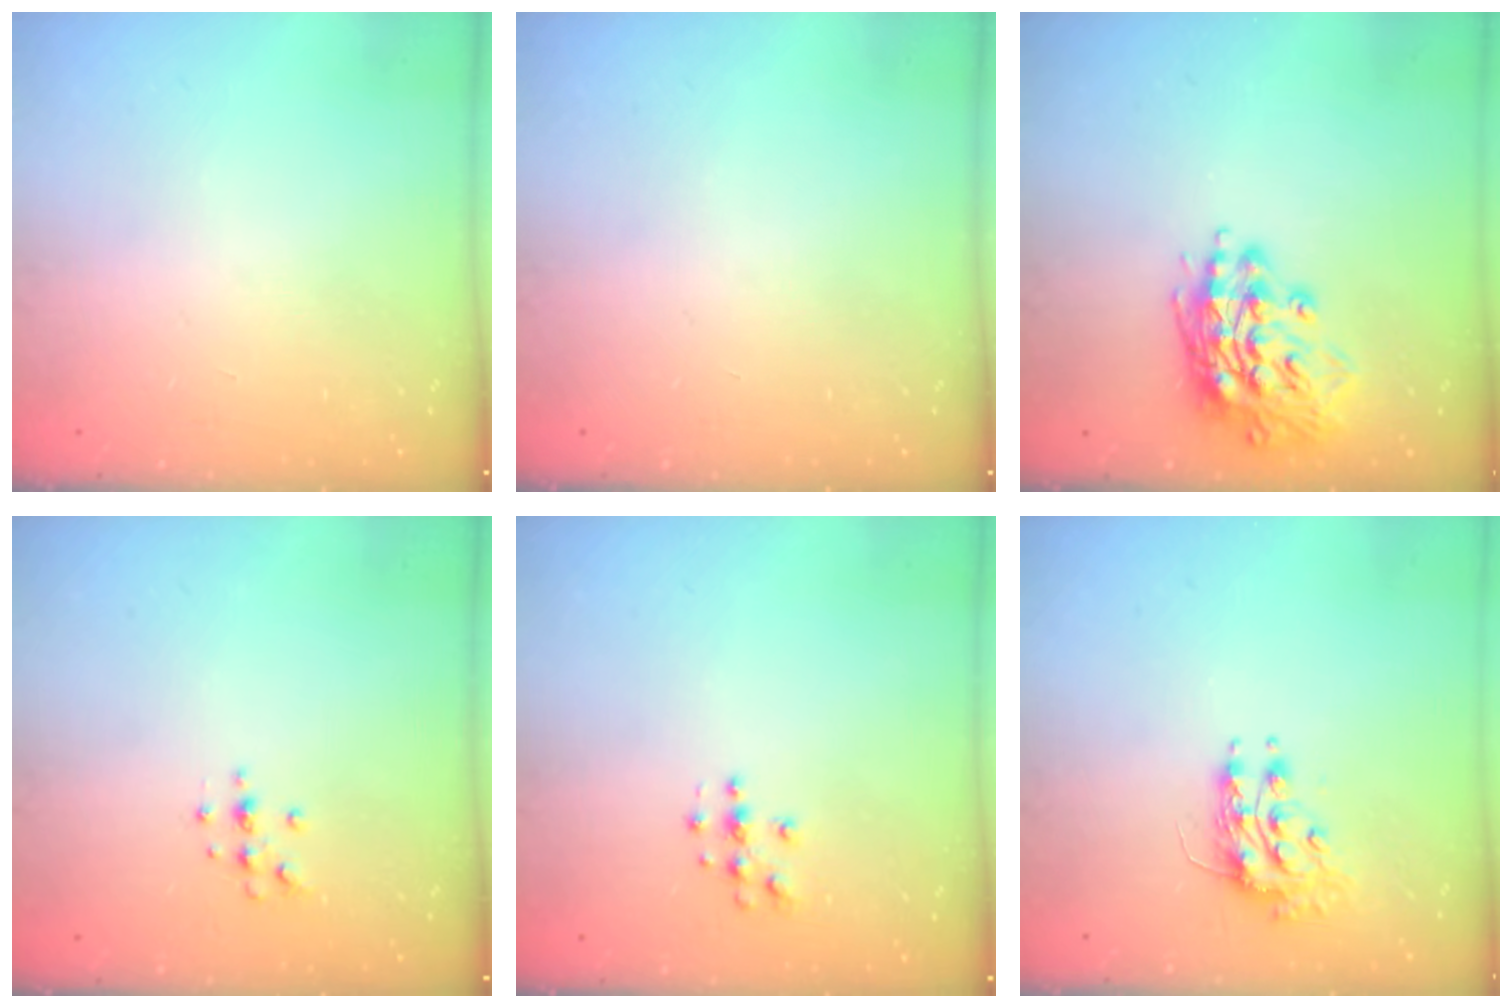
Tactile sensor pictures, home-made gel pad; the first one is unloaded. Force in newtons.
{"total": 0.0}
{"total": 15.7, "press": 15.5, "slide": 2.5}
{"total": 4.1, "press": 4.1, "slide": 0.4}
{"total": 3.6, "press": 3.6, "slide": 0.5}
{"total": 8.5, "press": 8.5, "slide": 0.6}